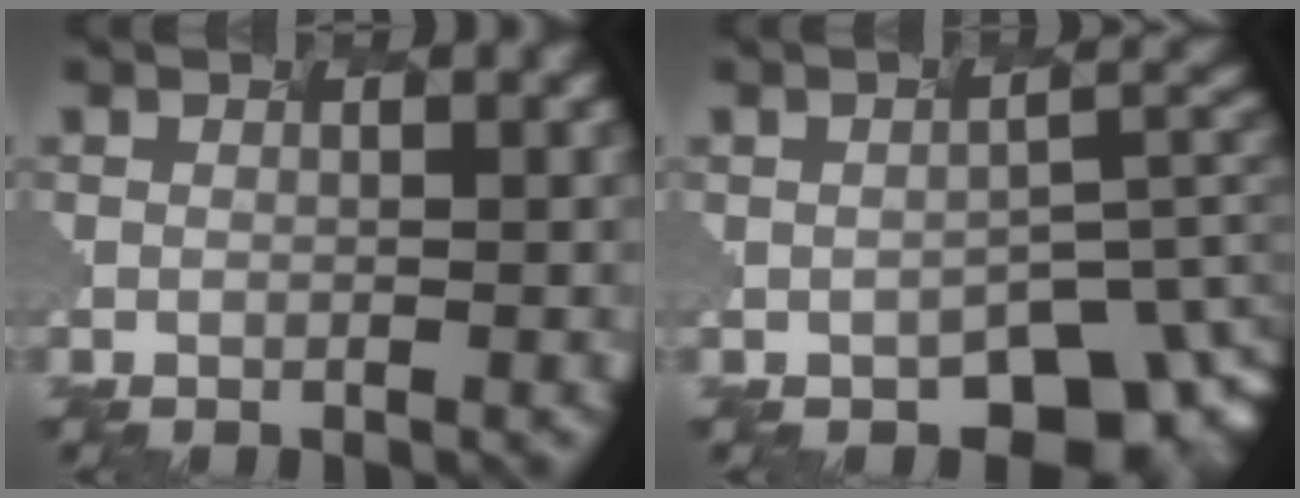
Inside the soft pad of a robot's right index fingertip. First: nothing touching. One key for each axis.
{"total": 6.7, "fx": -4.3, "fy": 3.2, "fz": 3.9, "tx": -0.054, "ty": -0.024, "tz": -0.028}